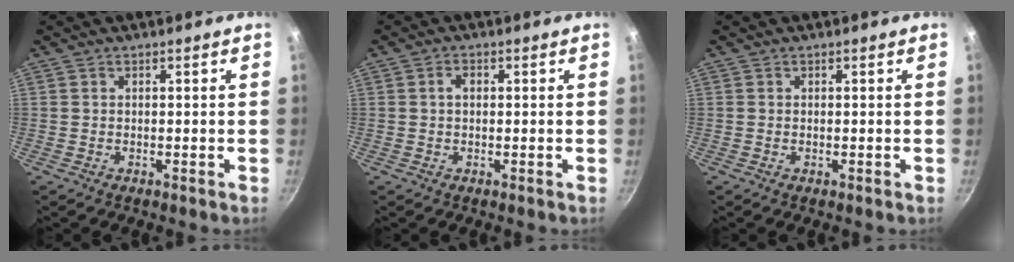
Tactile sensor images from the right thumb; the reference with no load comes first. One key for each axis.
{"total": 1.8, "fx": 0.3, "fy": 1.3, "fz": 1.3, "tx": -0.017, "ty": 0.006, "tz": 0.002}
{"total": 0.0}